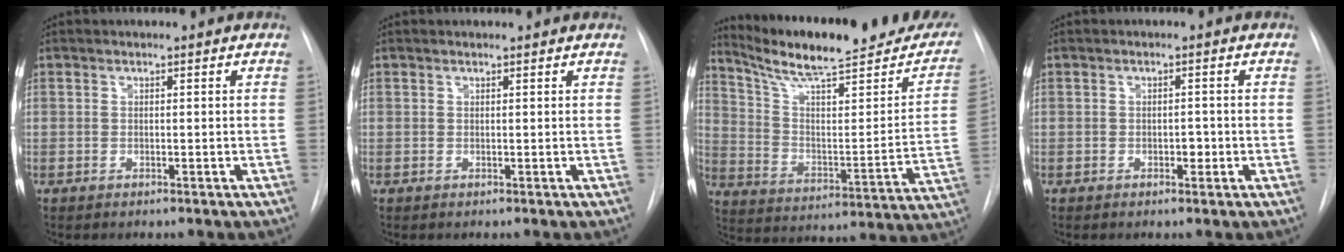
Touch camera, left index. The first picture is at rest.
{"total": 1.2, "force": [1.2, 0.1, 0.2], "torque": [-0.011, 0.009, 0.015]}
{"total": 26.0, "force": [21.8, 4.0, 13.6], "torque": [-0.206, -0.038, 0.306]}
{"total": 1.4, "force": [-0.4, 0.9, 1.0], "torque": [-0.014, 0.002, -0.005]}